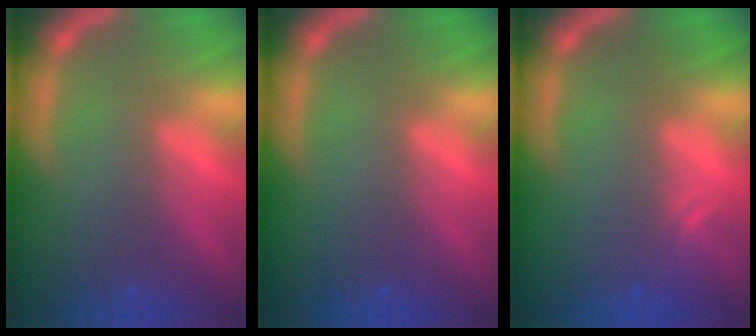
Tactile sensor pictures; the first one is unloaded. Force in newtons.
{"total": 0.0}
{"total": 1.5}